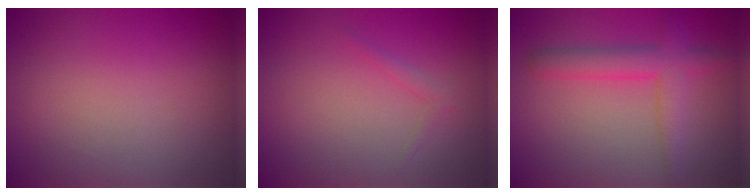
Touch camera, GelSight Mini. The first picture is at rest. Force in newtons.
{"total": 0.8, "press": 0.8, "slide": 0.0}
{"total": 4.0, "press": 4.0, "slide": 0.2}